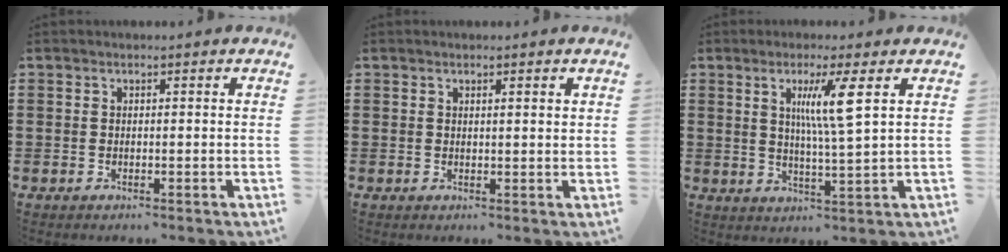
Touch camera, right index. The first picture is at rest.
{"total": 0.9, "force": [0.5, 0.2, 0.7], "torque": [-0.015, 0.003, 0.008]}
{"total": 7.0, "force": [2.5, 0.0, 6.5], "torque": [-0.125, -0.005, 0.035]}